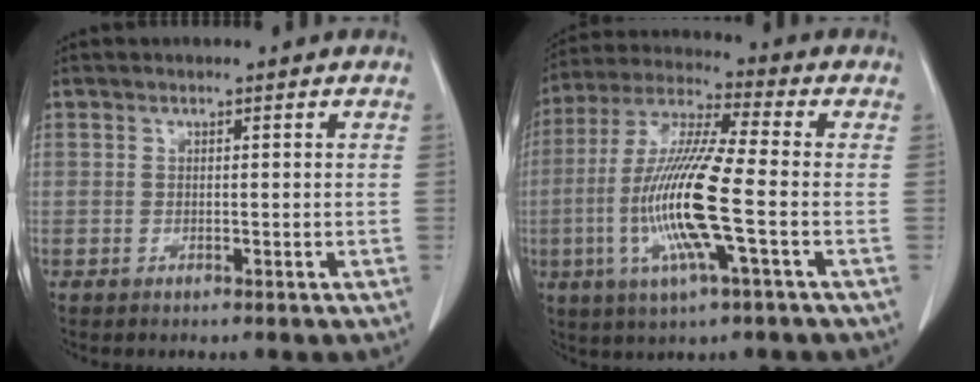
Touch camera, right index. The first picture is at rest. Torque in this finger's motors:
{"motor_torque": [1.87, -0.27, 0.57, 0.15]}